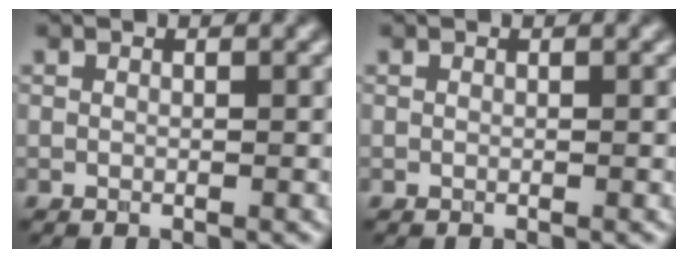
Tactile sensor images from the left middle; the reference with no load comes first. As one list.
[{"total": 0.0}]